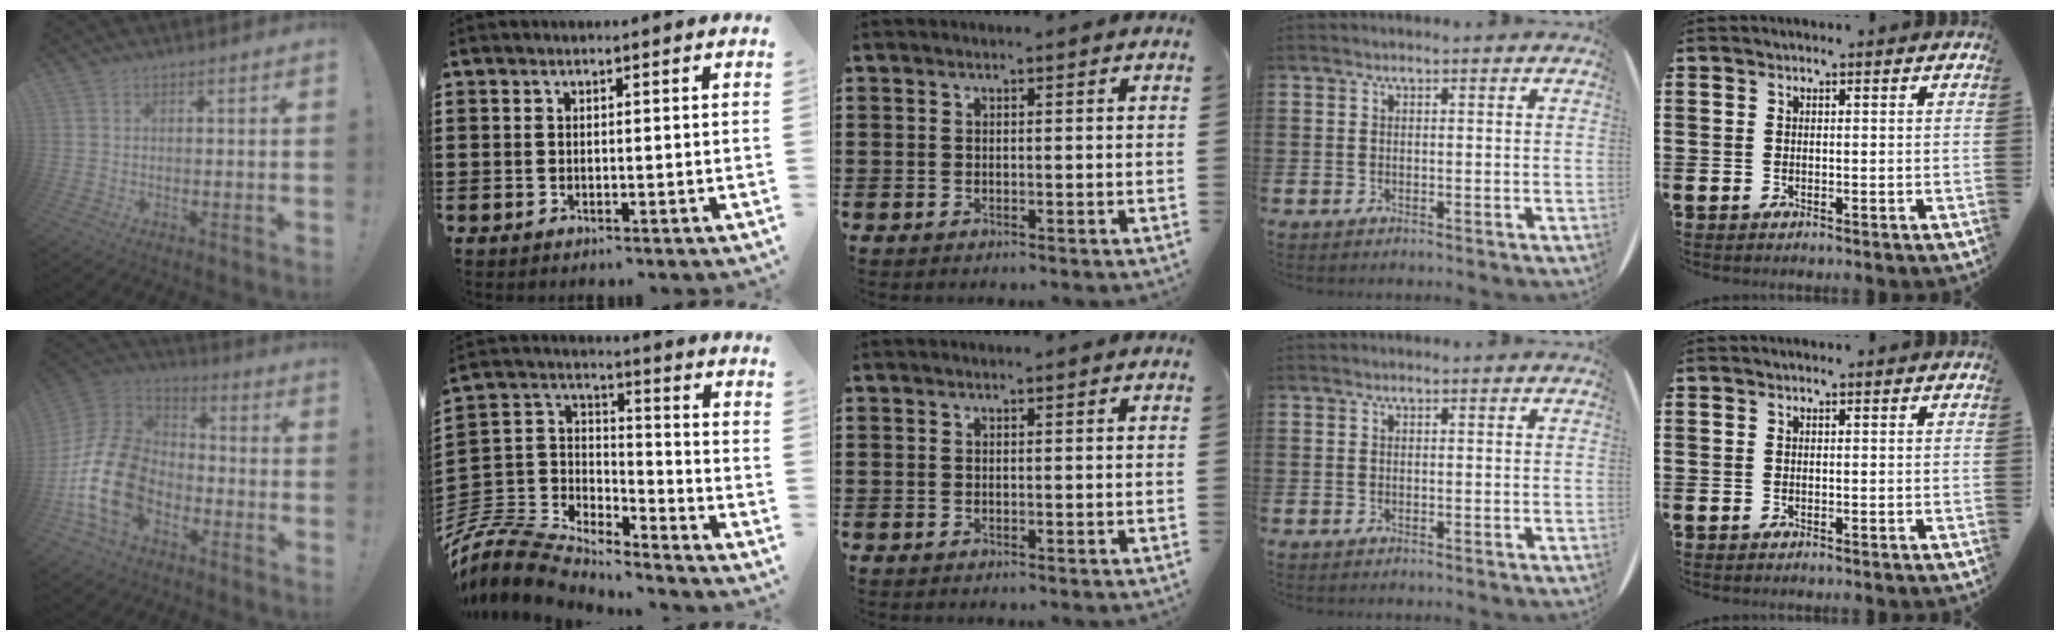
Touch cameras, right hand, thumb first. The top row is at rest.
{"thumb": {"total": 20.2, "force": [-6.5, 13.6, 13.5], "torque": [-0.270, 0.040, -0.101]}, "index": {"total": 8.3, "force": [-7.7, 2.4, 1.9], "torque": [-0.076, -0.007, -0.164]}}